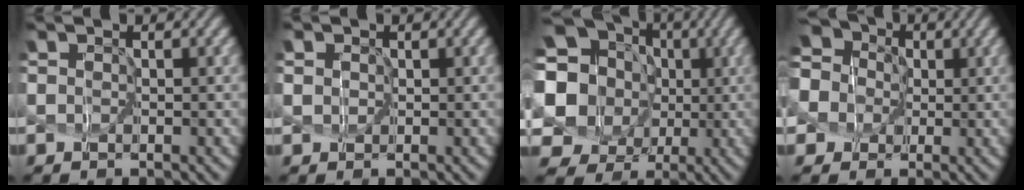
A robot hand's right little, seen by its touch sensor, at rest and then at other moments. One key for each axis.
{"total": 3.6, "fx": 1.4, "fy": 2.9, "fz": 1.6, "tx": -0.032, "ty": 0.028, "tz": 0.001}
{"total": 12.3, "fx": 1.6, "fy": 11.1, "fz": 5.1, "tx": -0.151, "ty": -0.004, "tz": 0.012}
{"total": 10.2, "fx": 2.4, "fy": 8.8, "fz": 4.5, "tx": -0.137, "ty": 0.029, "tz": 0.009}